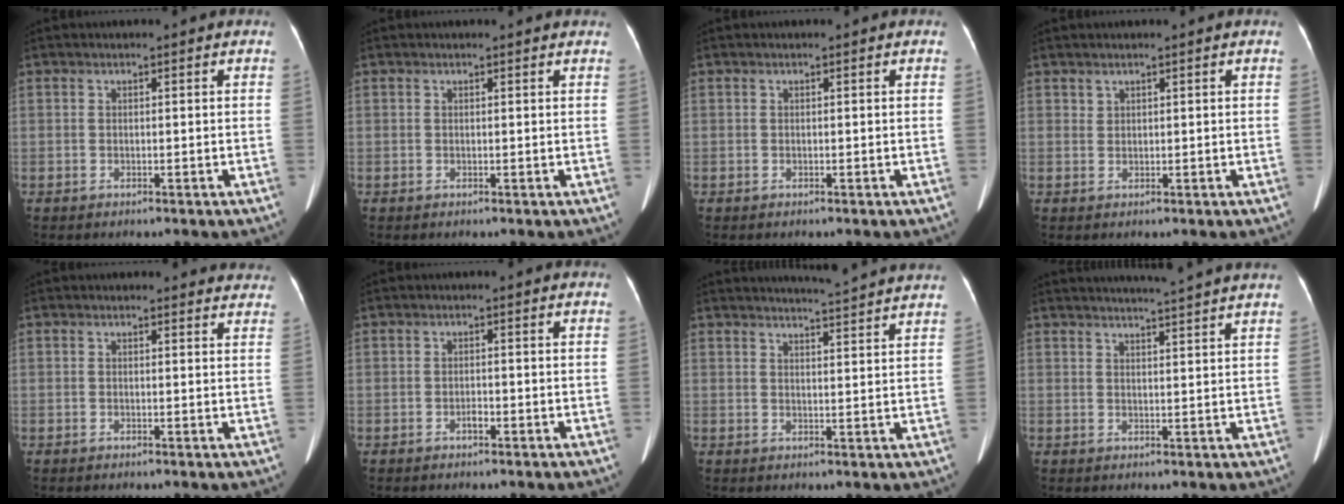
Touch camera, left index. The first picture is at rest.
{"total": 1.4, "force": [1.4, 0.2, 0.2], "torque": [-0.013, 0.001, 0.008]}
{"total": 0.0}
{"total": 0.7, "force": [0.7, 0.3, 0.0], "torque": [0.000, 0.000, 0.013]}
{"total": 4.3, "force": [4.1, 1.4, 0.2], "torque": [0.013, -0.012, 0.018]}
{"total": 1.0, "force": [-0.7, 0.4, 0.7], "torque": [-0.013, 0.002, -0.010]}
{"total": 9.0, "force": [8.6, -1.0, 2.4], "torque": [-0.040, 0.000, 0.099]}
{"total": 8.6, "force": [7.9, -1.4, 3.2], "torque": [-0.045, 0.009, 0.092]}